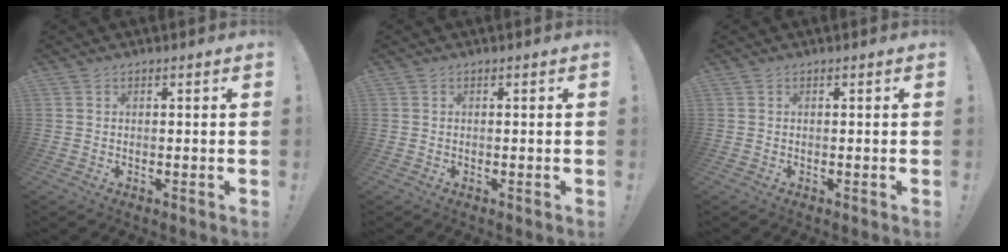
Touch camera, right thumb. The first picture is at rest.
{"total": 0.0}
{"total": 0.0}